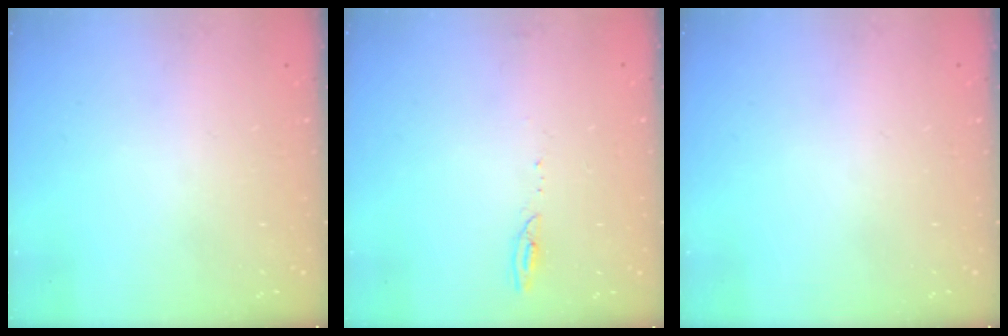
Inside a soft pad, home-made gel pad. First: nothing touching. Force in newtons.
{"total": 3.9, "press": 3.8, "slide": 0.4}
{"total": 0.0}